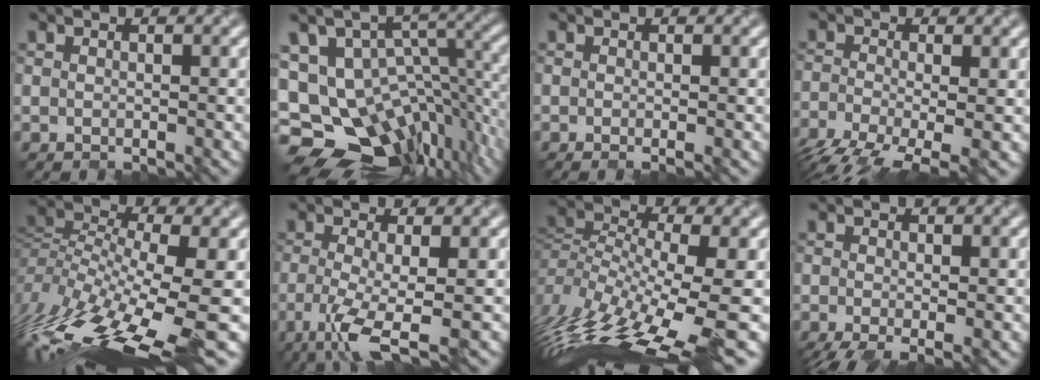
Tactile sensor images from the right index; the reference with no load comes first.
{"total": 14.5, "force": [-6.8, 8.9, 9.3], "torque": [-0.166, 0.014, -0.097]}
{"total": 0.6, "force": [-0.2, 0.0, 0.6], "torque": [-0.010, -0.002, -0.006]}
{"total": 7.5, "force": [-4.4, 2.6, 5.5], "torque": [-0.115, -0.028, -0.083]}
{"total": 12.8, "force": [-3.7, 4.6, 11.3], "torque": [-0.244, -0.004, -0.059]}
{"total": 5.0, "force": [-2.1, 0.8, 4.4], "torque": [-0.097, -0.016, -0.047]}
{"total": 13.1, "force": [-5.1, 4.0, 11.4], "torque": [-0.241, -0.003, -0.085]}
{"total": 3.6, "force": [-1.5, 0.8, 3.2], "torque": [-0.064, -0.014, -0.030]}